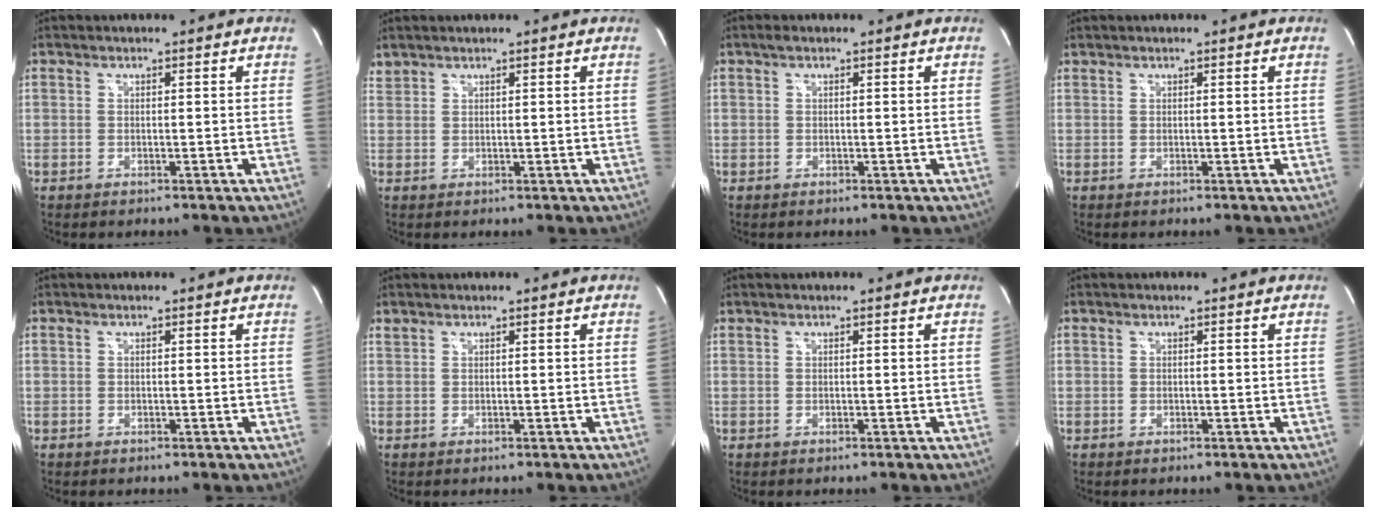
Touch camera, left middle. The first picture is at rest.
{"total": 1.2, "force": [1.2, 0.2, -0.1], "torque": [-0.005, 0.011, 0.029]}
{"total": 0.7, "force": [0.4, 0.5, 0.3], "torque": [-0.006, 0.003, 0.002]}
{"total": 0.0}
{"total": 0.0}
{"total": 0.6, "force": [0.5, 0.1, 0.0], "torque": [-0.007, 0.007, 0.014]}
{"total": 0.0}
{"total": 0.0}